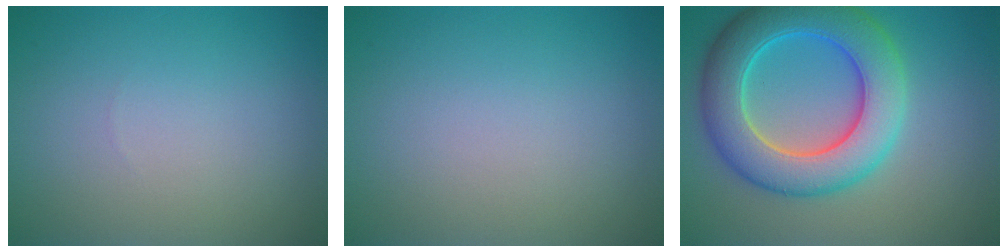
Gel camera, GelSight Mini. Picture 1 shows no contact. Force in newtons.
{"total": 0.0}
{"total": 9.1, "press": 9.1, "slide": 0.4}